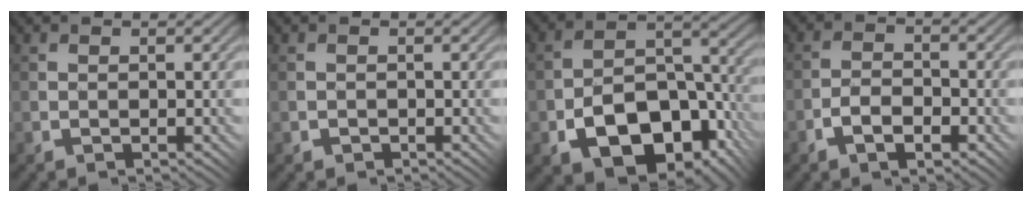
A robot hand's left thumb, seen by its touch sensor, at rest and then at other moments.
{"total": 0.7, "force": [-0.4, 0.6, -0.1], "torque": [0.002, -0.003, -0.007]}
{"total": 14.1, "force": [-6.6, 8.7, 8.8], "torque": [-0.141, -0.036, -0.102]}
{"total": 3.7, "force": [-2.1, 1.7, 2.5], "torque": [-0.040, 0.006, -0.044]}